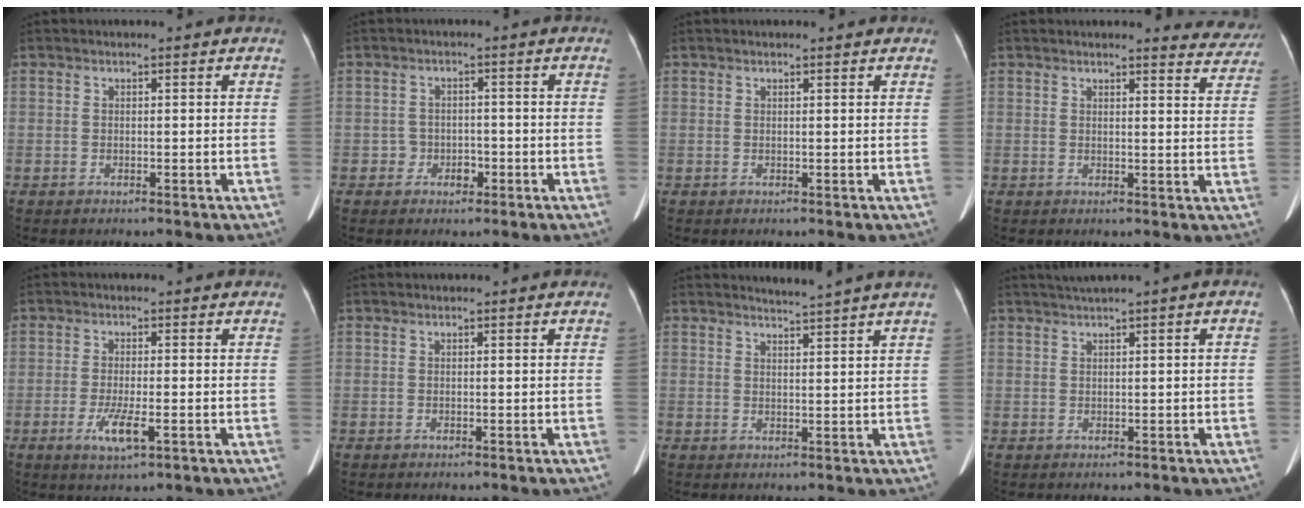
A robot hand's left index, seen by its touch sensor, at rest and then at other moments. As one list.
[{"total": 2.3, "force": [-1.2, 1.9, 0.5], "torque": [-0.006, 0.006, -0.018]}, {"total": 2.0, "force": [1.9, 0.2, 0.7], "torque": [-0.015, 0.009, 0.018]}, {"total": 6.2, "force": [6.2, 0.8, 0.5], "torque": [0.006, -0.029, 0.043]}, {"total": 4.2, "force": [-1.7, 0.7, 3.8], "torque": [-0.080, -0.010, -0.028]}, {"total": 0.0}, {"total": 3.6, "force": [3.2, -1.5, 0.6], "torque": [-0.015, -0.011, 0.046]}, {"total": 3.7, "force": [2.5, -0.9, 2.5], "torque": [-0.048, 0.011, 0.048]}]